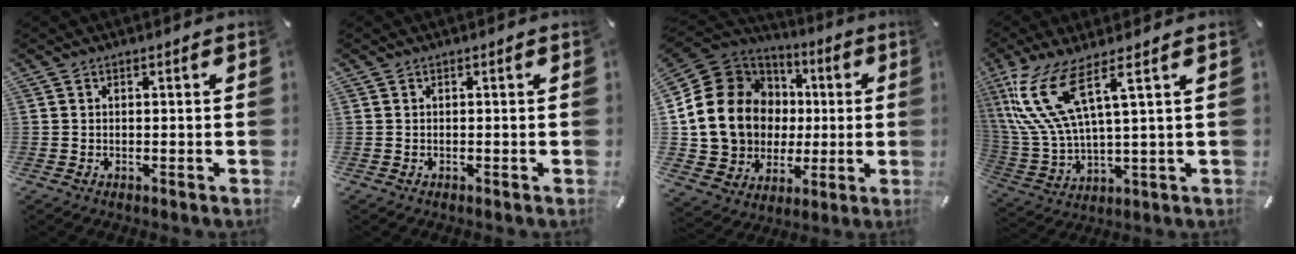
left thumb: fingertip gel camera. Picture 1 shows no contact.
{"total": 0.0}
{"total": 19.1, "force": [1.6, 17.3, 8.0], "torque": [-0.155, -0.018, 0.056]}
{"total": 14.5, "force": [6.7, 4.1, 12.2], "torque": [-0.288, -0.022, 0.110]}